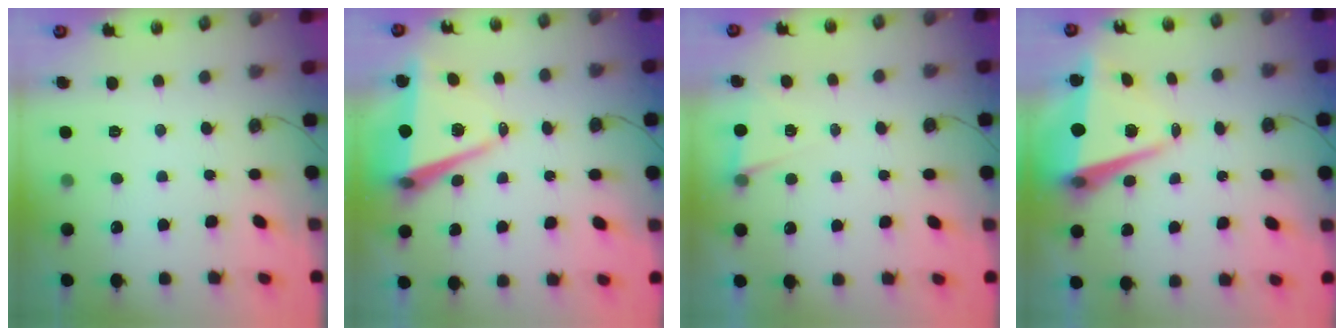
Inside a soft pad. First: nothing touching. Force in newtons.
{"total": 8.3, "press": 7.3, "slide": 4.1}
{"total": 4.7, "press": 1.7, "slide": 4.4}
{"total": 8.6, "press": 8.1, "slide": 3.0}